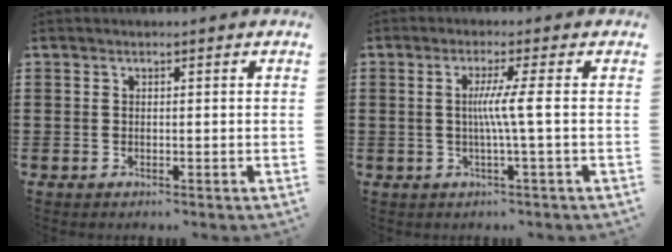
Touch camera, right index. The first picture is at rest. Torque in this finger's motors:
{"motor_torque": [1.08, -0.34, 0.17, 0.17]}